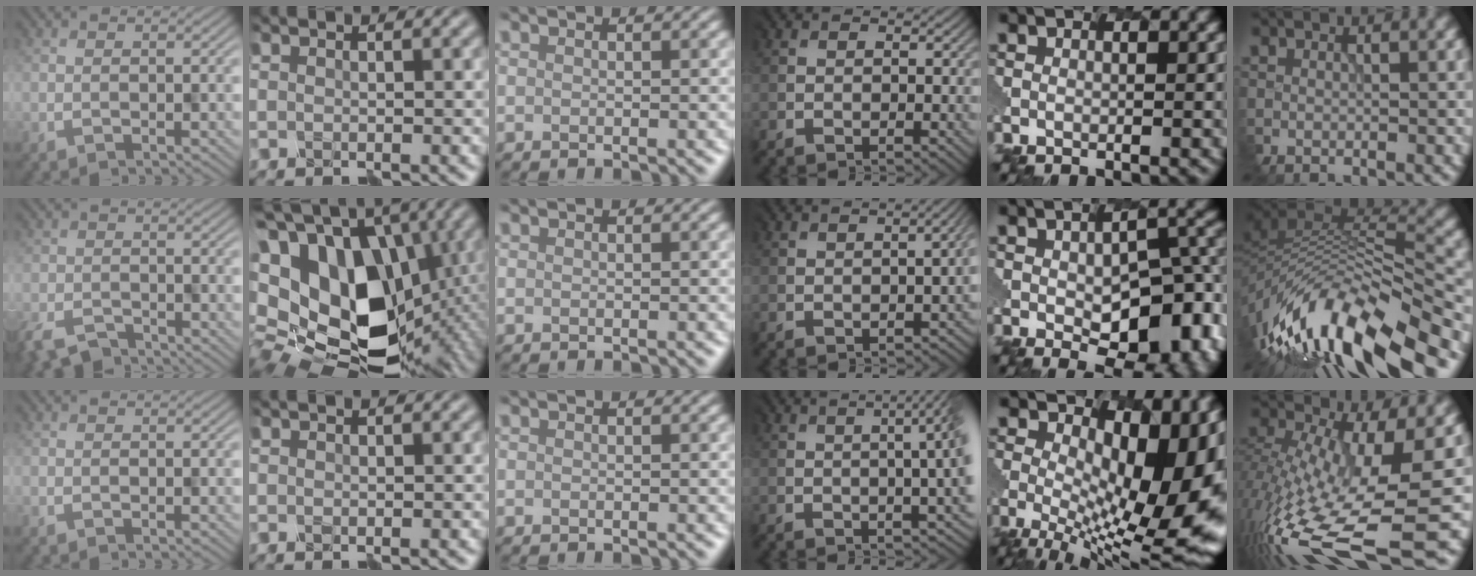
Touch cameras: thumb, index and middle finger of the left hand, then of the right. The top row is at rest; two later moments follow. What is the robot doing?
{"motion": "disassemble", "object": "hinged jar"}